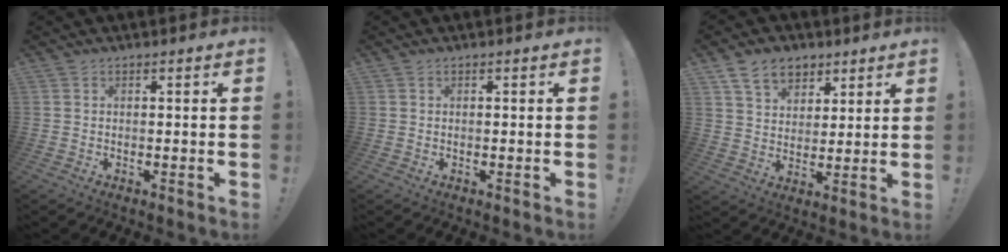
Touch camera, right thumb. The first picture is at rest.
{"total": 0.0}
{"total": 10.5, "force": [6.4, 7.2, 4.2], "torque": [-0.062, -0.030, 0.124]}